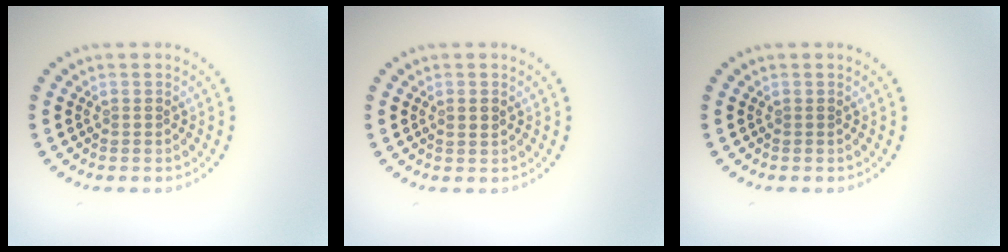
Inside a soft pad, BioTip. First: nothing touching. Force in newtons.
{"total": 1.0, "press": 0.9, "slide": 0.4}
{"total": 0.0}